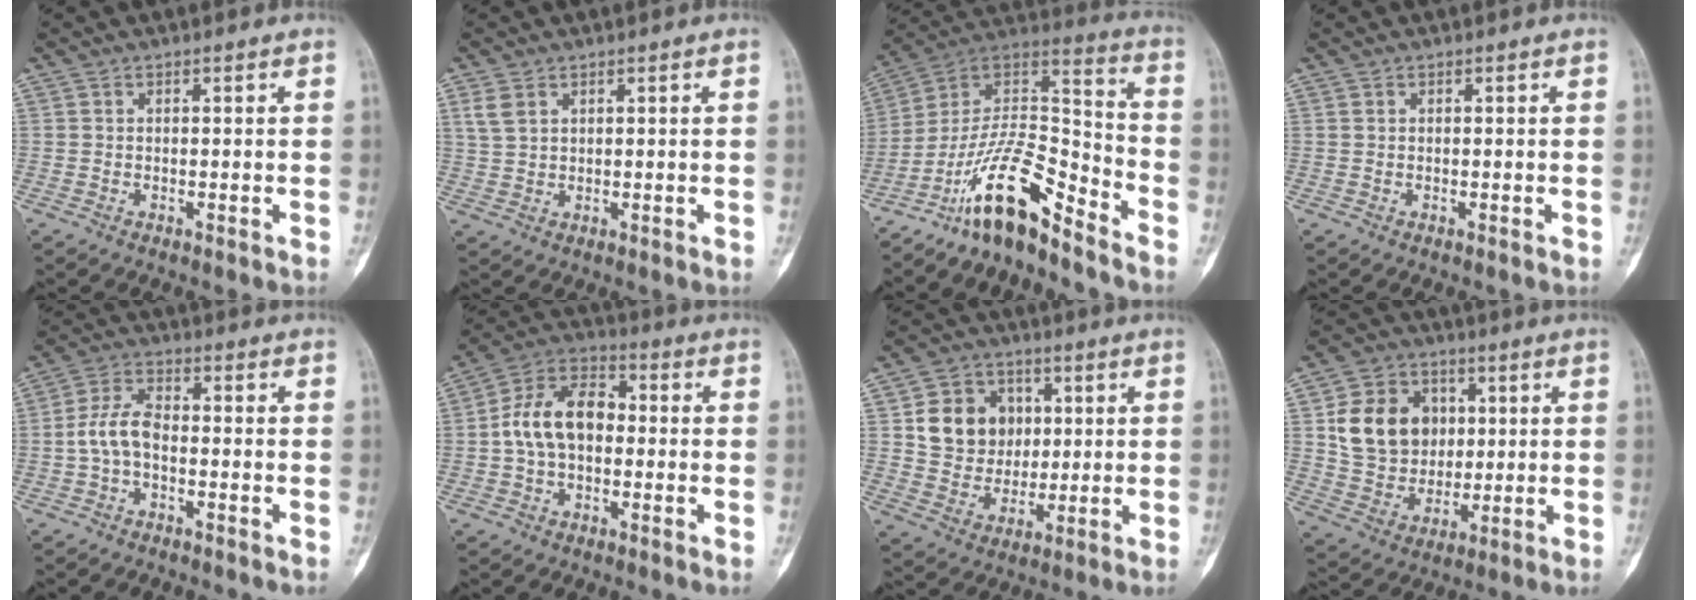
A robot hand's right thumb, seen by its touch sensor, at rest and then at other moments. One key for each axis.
{"total": 3.5, "fx": 1.7, "fy": 2.2, "fz": 2.1, "tx": -0.045, "ty": 0.000, "tz": 0.046}
{"total": 16.2, "fx": -11.8, "fy": 4.8, "fz": 9.9, "tx": -0.158, "ty": 0.113, "tz": -0.217}
{"total": 0.0}
{"total": 6.6, "fx": -1.4, "fy": 3.7, "fz": 5.3, "tx": -0.106, "ty": 0.023, "tz": -0.035}
{"total": 12.2, "fx": -0.3, "fy": 8.1, "fz": 9.1, "tx": -0.152, "ty": 0.035, "tz": -0.017}
{"total": 12.3, "fx": 2.5, "fy": 10.6, "fz": 5.6, "tx": -0.052, "ty": -0.001, "tz": 0.049}
{"total": 15.0, "fx": 3.0, "fy": 12.4, "fz": 7.9, "tx": -0.104, "ty": 0.000, "tz": 0.062}